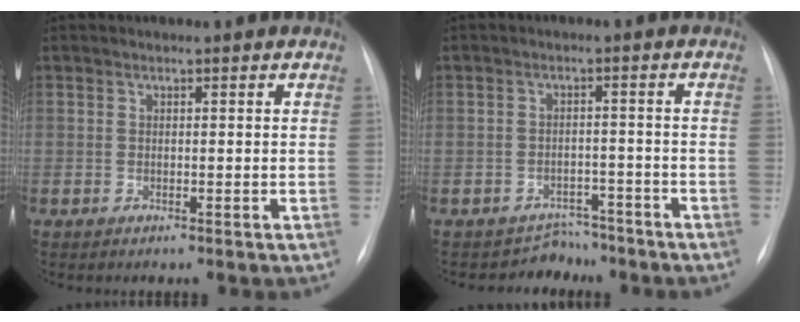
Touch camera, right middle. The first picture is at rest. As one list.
[{"total": 3.7, "force": [-3.2, 1.7, -0.9], "torque": [0.011, 0.021, -0.045]}]